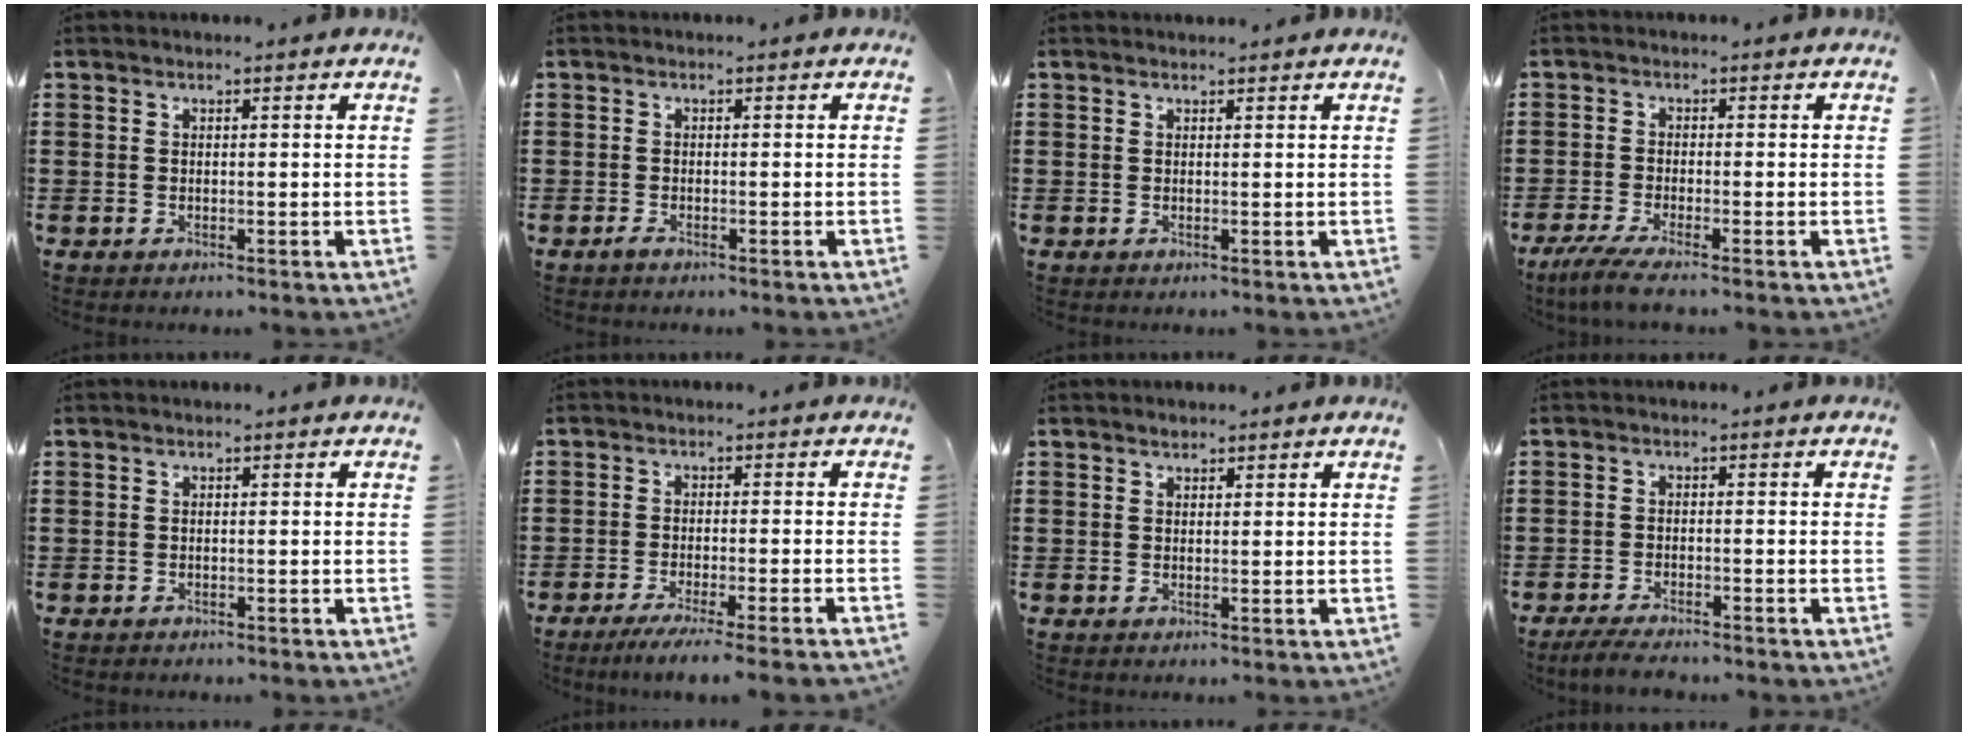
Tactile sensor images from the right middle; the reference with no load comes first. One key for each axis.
{"total": 0.8, "fx": -0.6, "fy": 0.2, "fz": 0.5, "tx": -0.011, "ty": -0.005, "tz": -0.011}
{"total": 0.6, "fx": 0.6, "fy": -0.1, "fz": 0.1, "tx": -0.003, "ty": 0.001, "tz": 0.011}
{"total": 3.4, "fx": -2.6, "fy": -0.2, "fz": 2.2, "tx": -0.058, "ty": -0.018, "tz": -0.053}
{"total": 0.5, "fx": -0.5, "fy": 0.2, "fz": -0.1, "tx": 0.002, "ty": 0.001, "tz": -0.011}
{"total": 3.3, "fx": -2.8, "fy": -0.4, "fz": 1.7, "tx": -0.026, "ty": -0.007, "tz": -0.053}
{"total": 0.7, "fx": 0.6, "fy": 0.3, "fz": -0.1, "tx": 0.000, "ty": -0.001, "tz": 0.013}
{"total": 3.0, "fx": -2.8, "fy": 0.3, "fz": 1.1, "tx": -0.033, "ty": -0.006, "tz": -0.060}